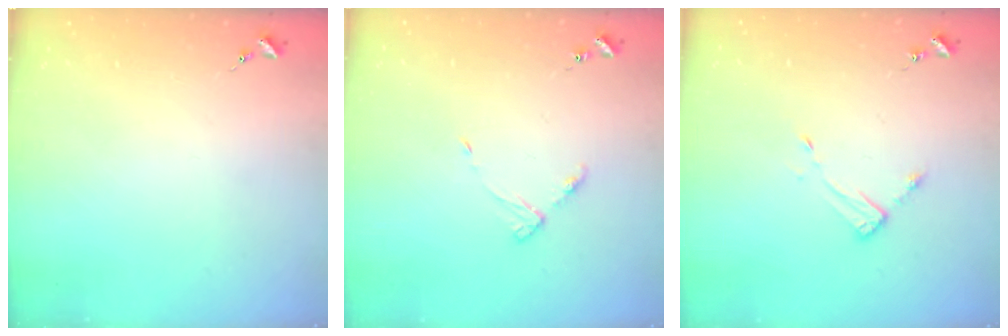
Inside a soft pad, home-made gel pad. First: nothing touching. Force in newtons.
{"total": 4.4, "press": 4.4, "slide": 0.5}
{"total": 3.9, "press": 3.9, "slide": 0.2}